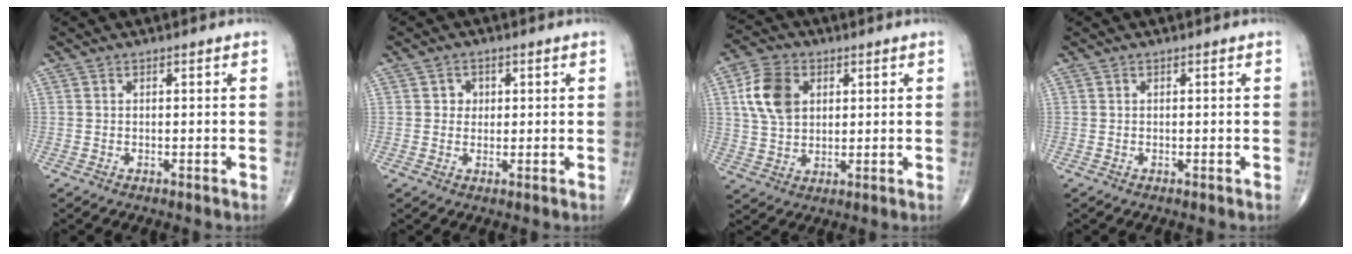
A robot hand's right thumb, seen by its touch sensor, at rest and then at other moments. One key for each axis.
{"total": 2.5, "fx": 0.5, "fy": 2.2, "fz": 0.9, "tx": 0.003, "ty": 0.001, "tz": 0.006}
{"total": 10.0, "fx": 2.8, "fy": 7.1, "fz": 6.5, "tx": -0.112, "ty": 0.001, "tz": 0.052}
{"total": 0.0}